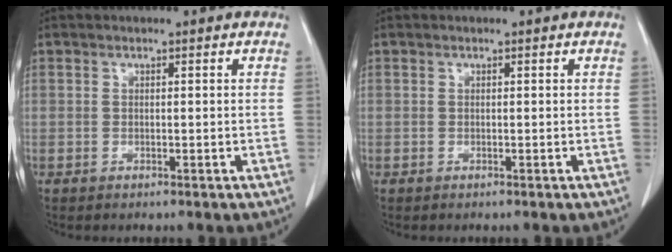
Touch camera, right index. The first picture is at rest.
{"total": 0.0}